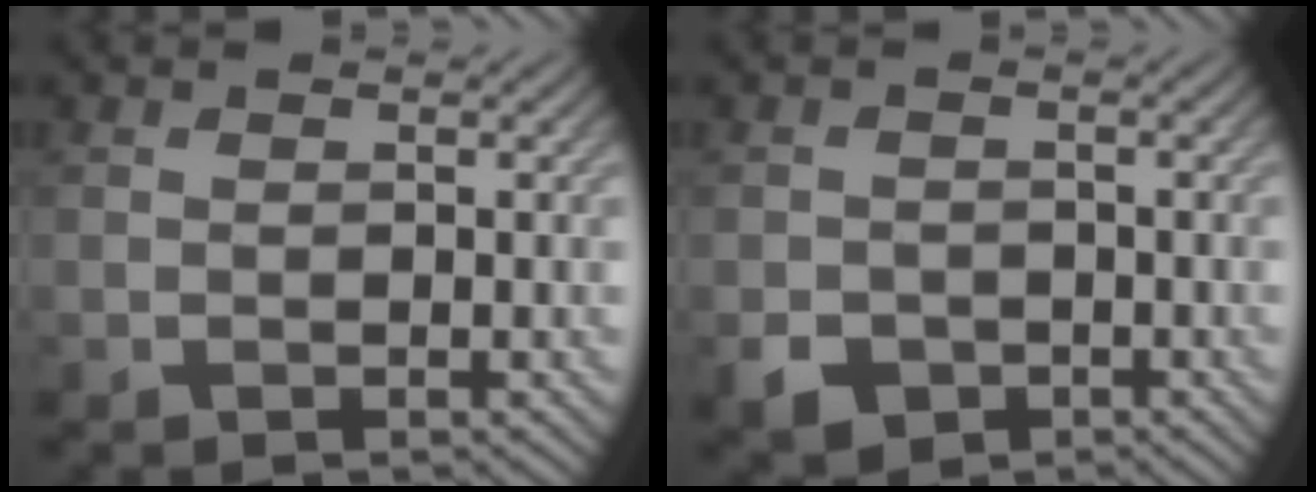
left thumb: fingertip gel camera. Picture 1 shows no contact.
{"total": 3.3, "force": [-1.7, 2.6, 1.3], "torque": [-0.028, -0.011, -0.034]}